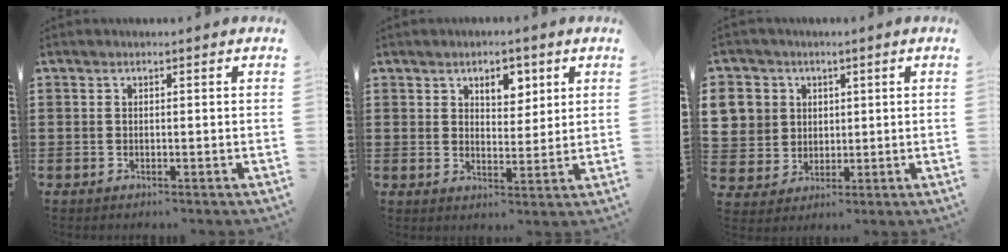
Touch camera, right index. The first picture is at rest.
{"total": 4.7, "force": [2.8, 2.7, 2.6], "torque": [-0.038, 0.004, 0.044]}
{"total": 6.9, "force": [2.1, 6.5, 0.7], "torque": [-0.055, 0.015, 0.040]}